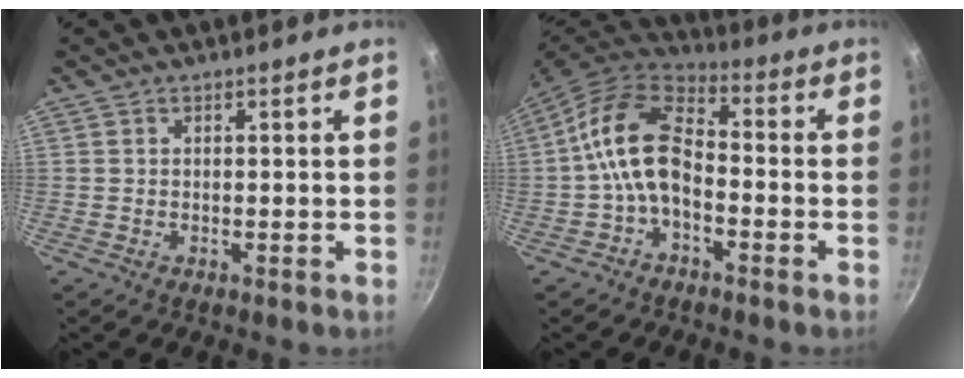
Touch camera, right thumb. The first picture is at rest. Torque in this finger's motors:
{"motor_torque": [1.81, 1.95, 1.53, -0.86, 0.36]}